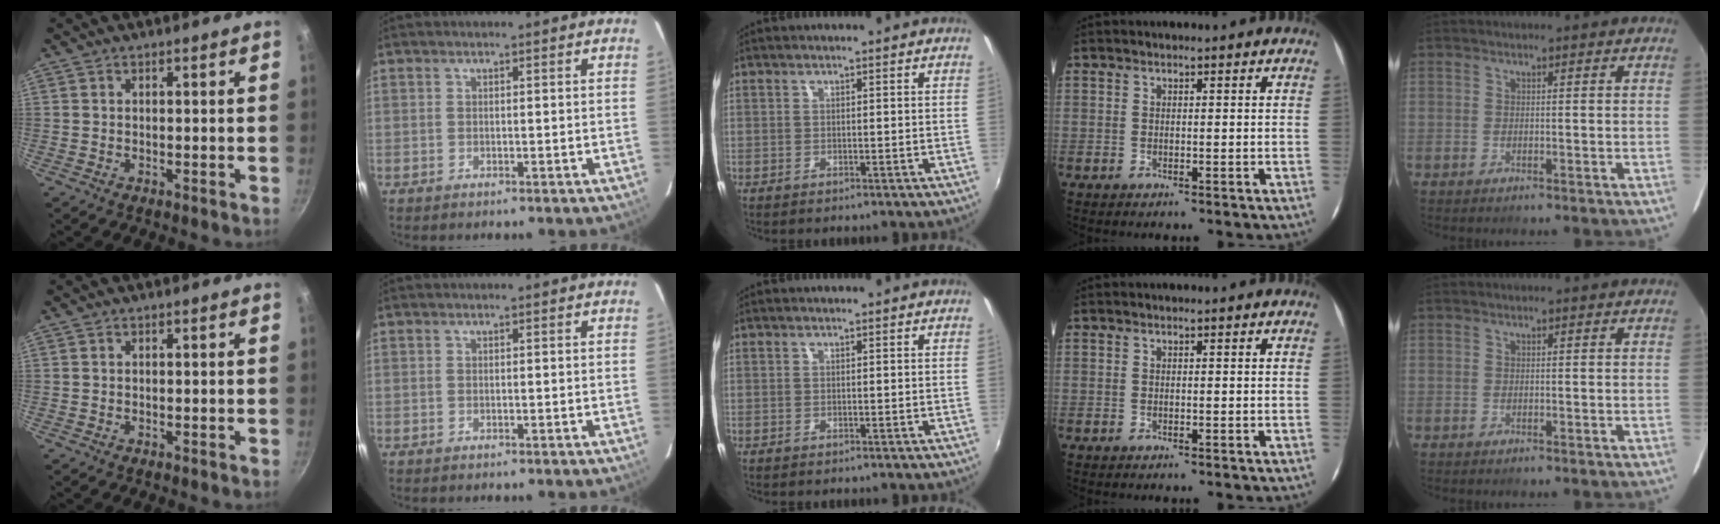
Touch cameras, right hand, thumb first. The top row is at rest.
{}